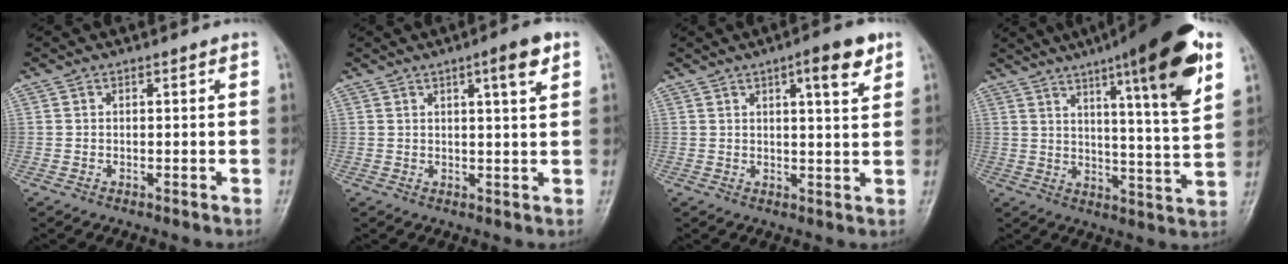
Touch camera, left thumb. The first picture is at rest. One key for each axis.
{"total": 5.3, "fx": 2.6, "fy": 0.7, "fz": 4.5, "tx": -0.065, "ty": -0.009, "tz": 0.037}
{"total": 7.0, "fx": 3.6, "fy": 1.6, "fz": 5.8, "tx": -0.073, "ty": -0.015, "tz": 0.049}
{"total": 20.7, "fx": 10.9, "fy": 2.9, "fz": 17.4, "tx": -0.233, "ty": -0.036, "tz": 0.156}